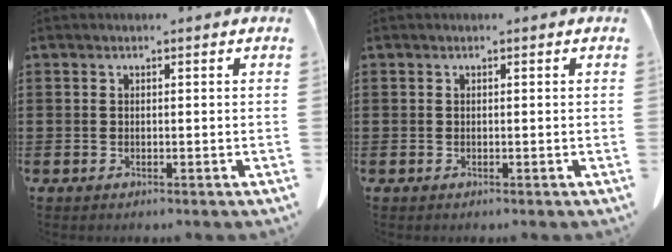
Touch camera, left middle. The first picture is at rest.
{"total": 0.0}